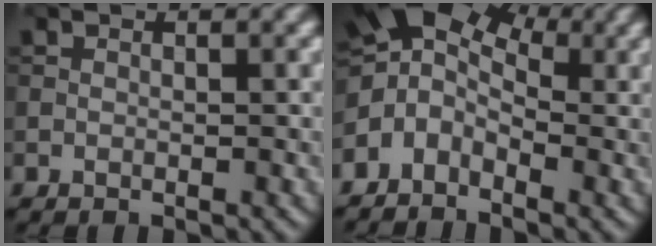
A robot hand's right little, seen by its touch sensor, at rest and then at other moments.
{"total": 6.6, "force": [-1.1, 4.7, 4.5], "torque": [-0.075, 0.009, -0.044]}